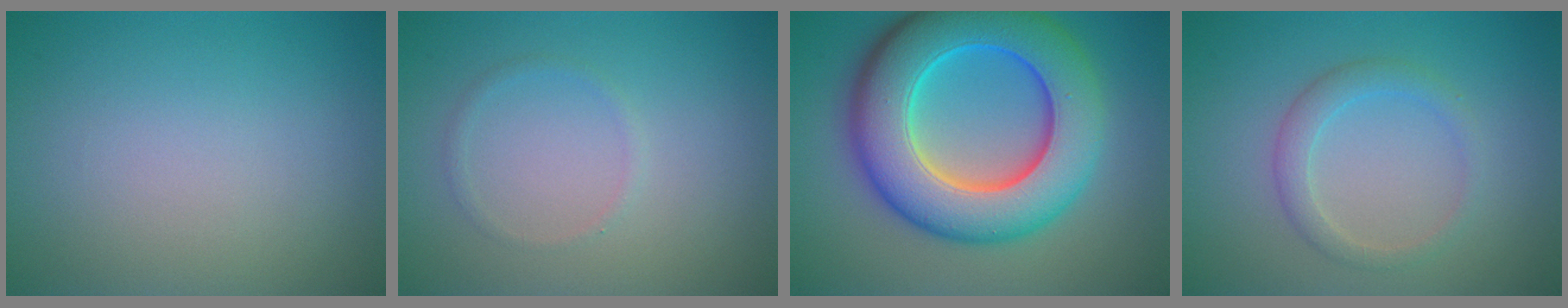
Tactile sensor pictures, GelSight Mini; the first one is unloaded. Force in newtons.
{"total": 0.7, "press": 0.7, "slide": 0.1}
{"total": 12.0, "press": 12.0, "slide": 0.2}
{"total": 2.2, "press": 2.2, "slide": 0.1}